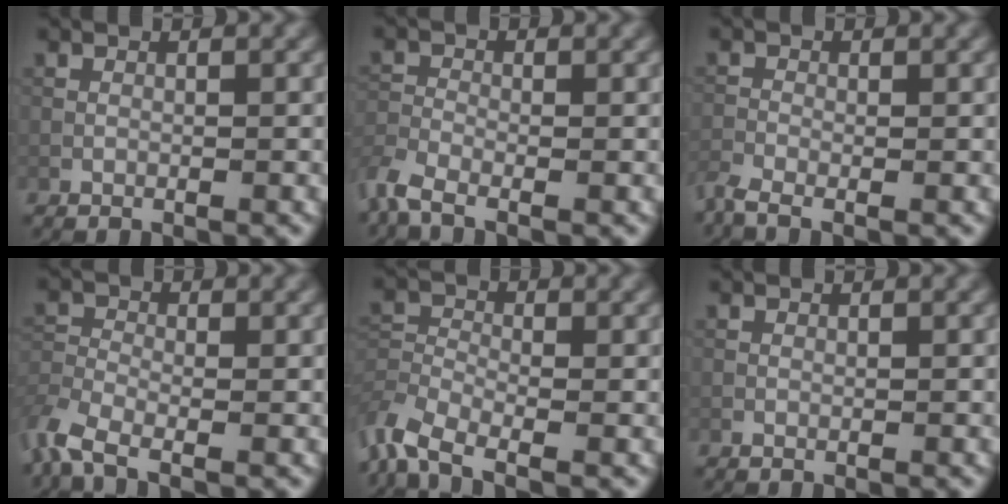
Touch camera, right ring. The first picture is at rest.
{"total": 3.4, "force": [-2.6, 1.1, 1.9], "torque": [-0.048, -0.013, -0.069]}
{"total": 2.2, "force": [-1.8, 0.5, 1.2], "torque": [-0.033, -0.013, -0.048]}
{"total": 4.3, "force": [-3.0, 1.7, 2.5], "torque": [-0.063, -0.012, -0.077]}
{"total": 4.9, "force": [-3.4, 2.2, 2.8], "torque": [-0.063, -0.008, -0.081]}
{"total": 0.0}